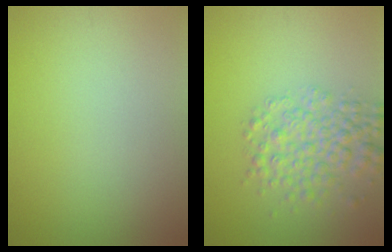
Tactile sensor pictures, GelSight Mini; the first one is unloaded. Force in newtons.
{"total": 4.2, "press": 4.2, "slide": 0.1}